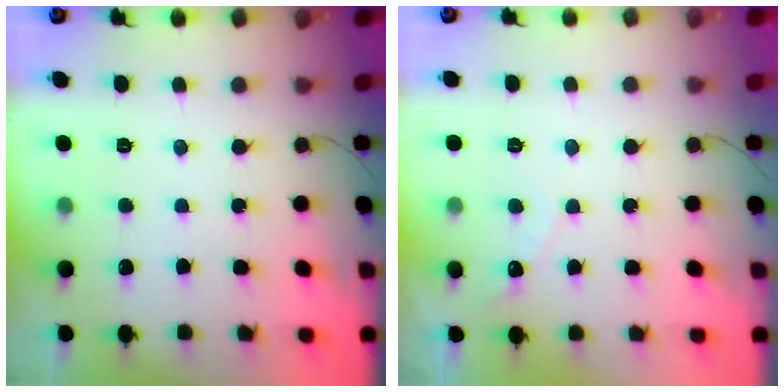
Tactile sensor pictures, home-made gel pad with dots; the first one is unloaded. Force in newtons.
{"total": 3.2, "press": 3.2, "slide": 0.3}